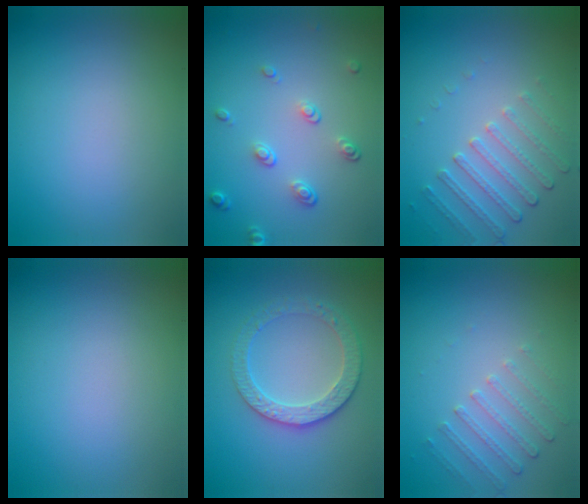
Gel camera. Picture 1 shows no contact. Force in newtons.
{"total": 2.2, "press": 1.4, "slide": 1.7}
{"total": 2.2, "press": 1.8, "slide": 1.2}
{"total": 0.0}
{"total": 3.3, "press": 3.1, "slide": 1.2}
{"total": 1.7, "press": 1.2, "slide": 1.2}